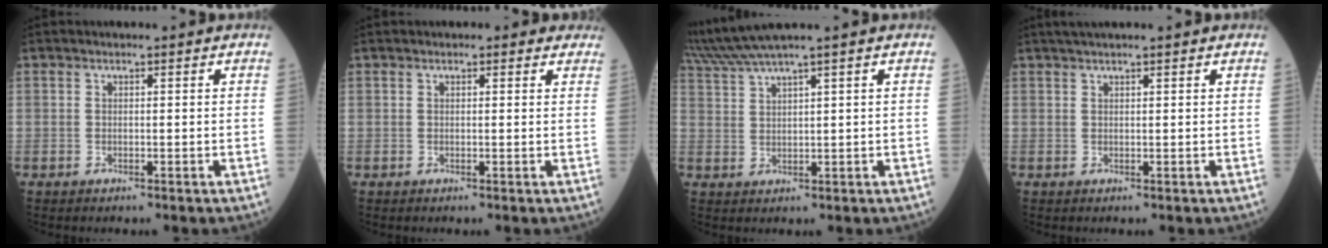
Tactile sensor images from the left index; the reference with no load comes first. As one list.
[{"total": 1.3, "force": [1.0, 0.8, 0.3], "torque": [0.001, 0.002, 0.001]}, {"total": 5.5, "force": [4.7, -1.7, 2.3], "torque": [-0.067, 0.009, 0.106]}, {"total": 3.7, "force": [3.0, -0.1, 2.0], "torque": [-0.027, 0.030, 0.052]}]